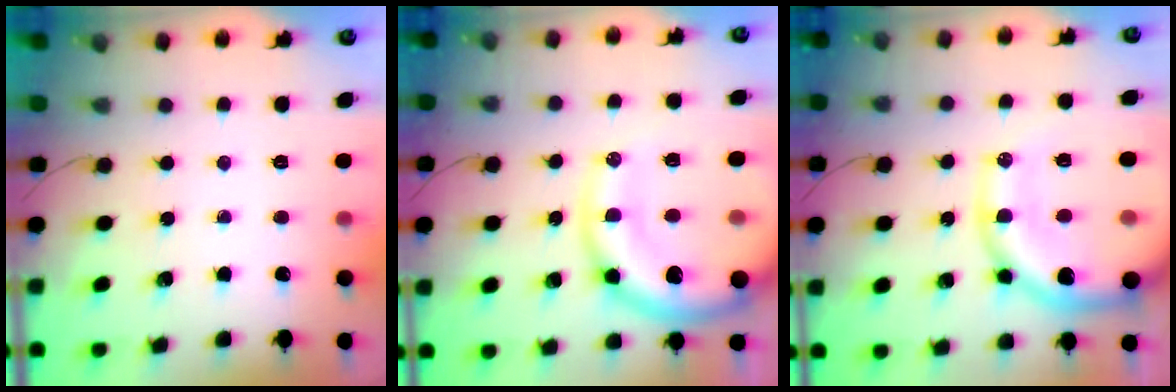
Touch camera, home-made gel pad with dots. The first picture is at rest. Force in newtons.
{"total": 19.2, "press": 18.7, "slide": 4.1}
{"total": 20.2, "press": 19.7, "slide": 4.6}